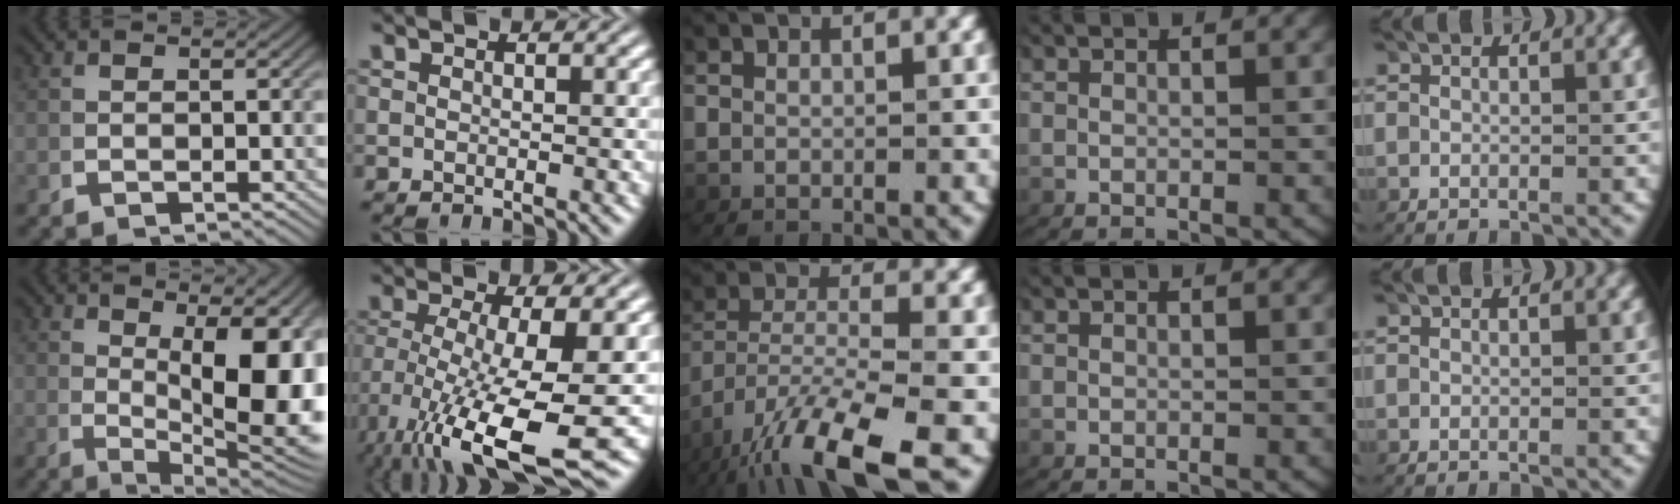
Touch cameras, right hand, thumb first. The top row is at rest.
{"thumb": {"total": 12.3, "force": [0.7, 5.8, 10.9], "torque": [-0.158, -0.042, 0.044]}, "index": {"total": 10.5, "force": [-4.3, 3.7, 8.8], "torque": [-0.169, -0.062, -0.036]}, "middle": {"total": 7.0, "force": [-3.3, 2.4, 5.7], "torque": [-0.134, -0.035, -0.029]}}